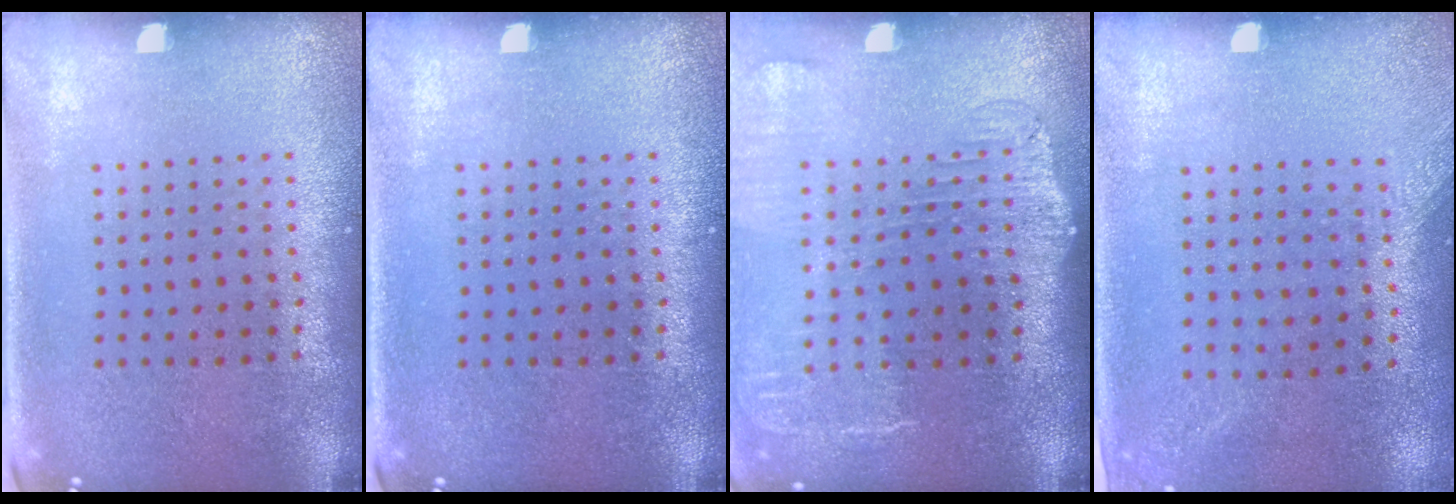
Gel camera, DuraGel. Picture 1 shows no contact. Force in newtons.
{"total": 0.0}
{"total": 2.1, "press": 1.7, "slide": 1.2}
{"total": 1.4, "press": 1.0, "slide": 0.9}